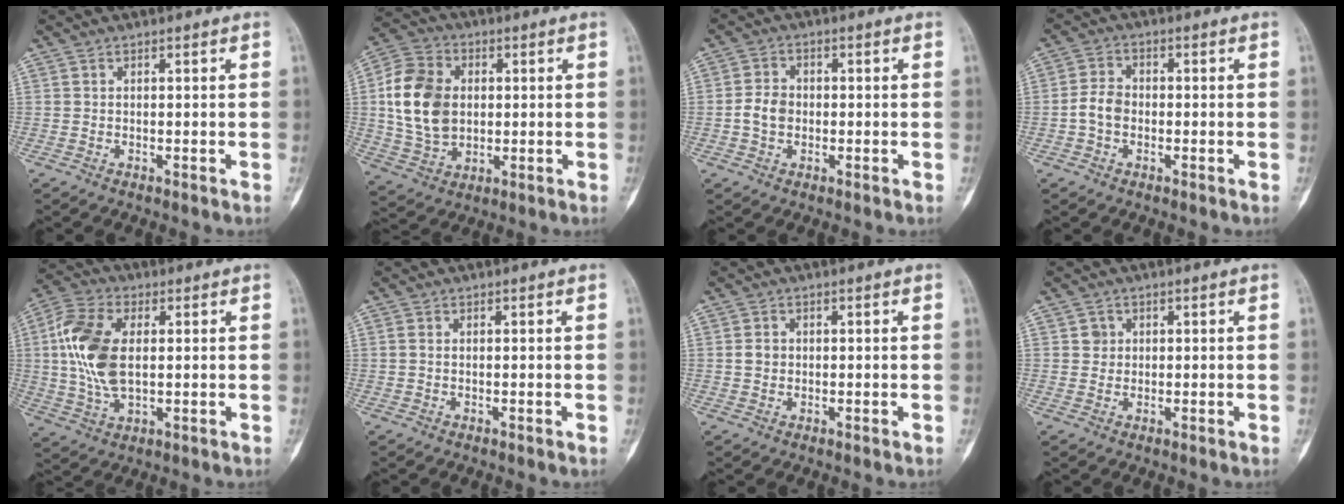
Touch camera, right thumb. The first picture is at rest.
{"total": 14.4, "force": [1.3, 10.5, 9.8], "torque": [-0.165, 0.007, 0.024]}
{"total": 4.4, "force": [-0.6, 3.4, 2.6], "torque": [-0.045, 0.011, -0.016]}
{"total": 4.4, "force": [-1.0, 3.2, 2.8], "torque": [-0.051, 0.015, -0.026]}
{"total": 13.6, "force": [1.6, 7.5, 11.2], "torque": [-0.235, 0.007, 0.029]}
{"total": 0.8, "force": [0.1, 0.5, 0.6], "torque": [-0.016, 0.000, 0.002]}
{"total": 1.8, "force": [0.1, 1.6, 0.9], "torque": [-0.011, 0.005, 0.002]}
{"total": 1.9, "force": [0.5, 1.8, 0.4], "torque": [0.005, 0.001, 0.006]}